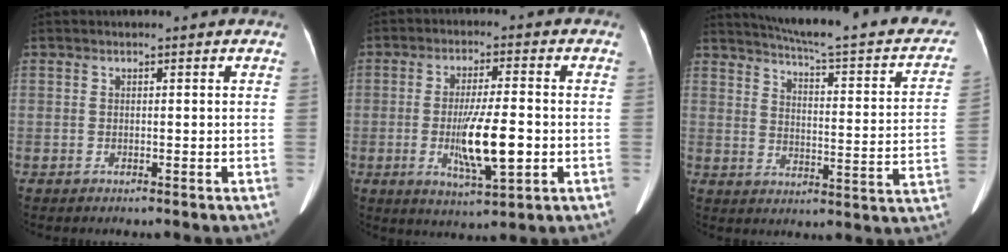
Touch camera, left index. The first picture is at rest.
{"total": 9.6, "force": [-2.3, 1.4, 9.3], "torque": [-0.171, -0.018, -0.036]}
{"total": 24.7, "force": [20.8, 3.5, 12.9], "torque": [-0.179, -0.027, 0.251]}